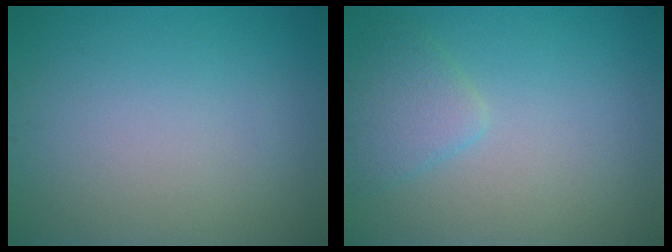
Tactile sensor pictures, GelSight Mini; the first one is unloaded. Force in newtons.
{"total": 2.5, "press": 2.5, "slide": 0.2}